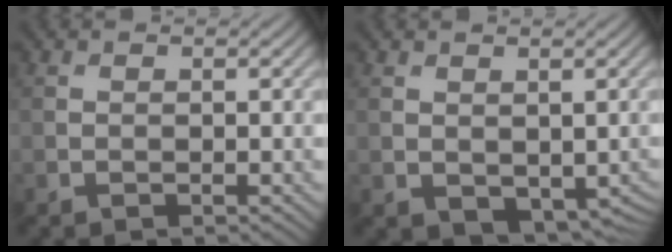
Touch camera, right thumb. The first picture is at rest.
{"total": 3.5, "force": [0.0, 2.5, 2.5], "torque": [-0.044, -0.018, 0.009]}